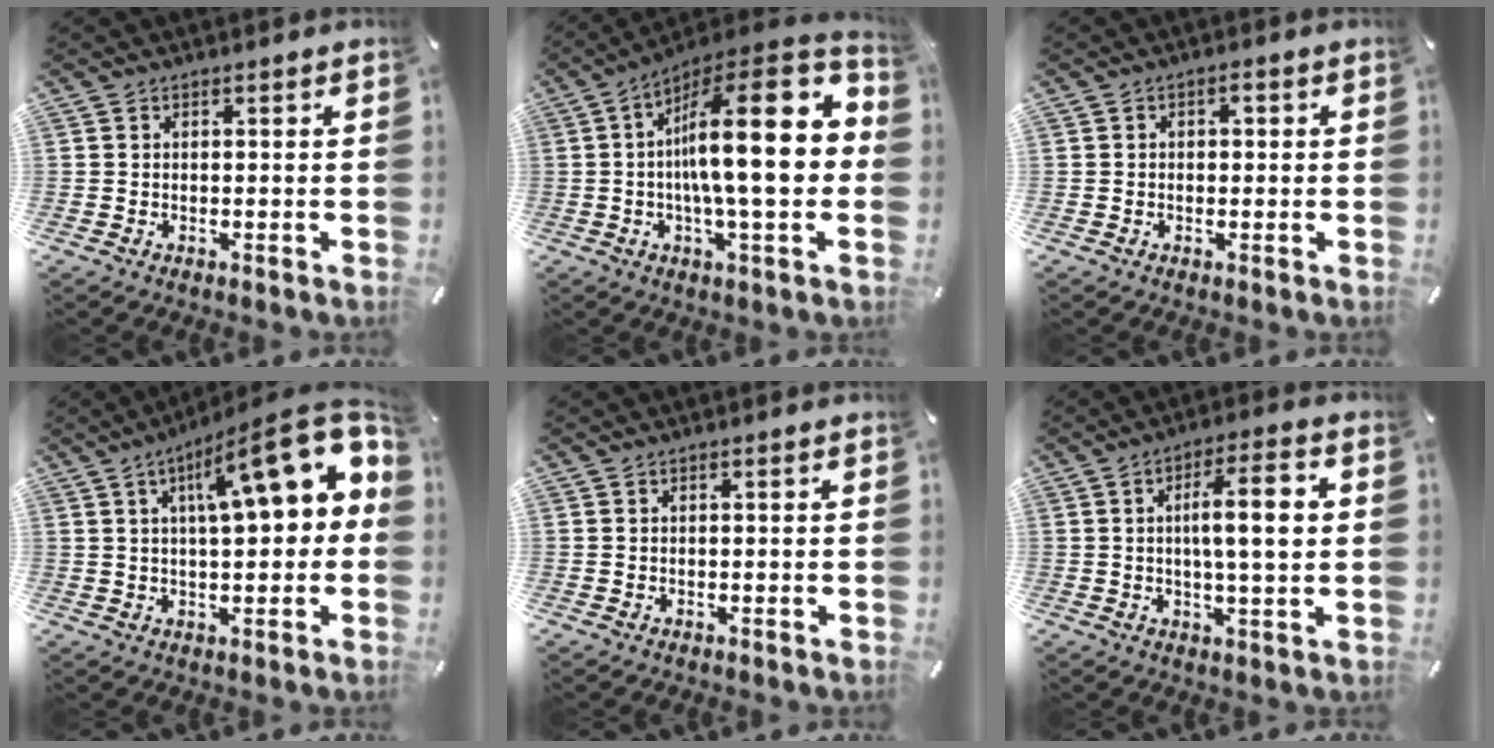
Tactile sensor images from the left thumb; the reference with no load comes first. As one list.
[{"total": 21.6, "force": [1.1, 6.2, 20.7], "torque": [-0.311, -0.025, 0.010]}, {"total": 1.6, "force": [0.1, 1.2, 1.1], "torque": [-0.016, 0.005, -0.003]}, {"total": 18.2, "force": [6.8, 5.6, 15.9], "torque": [-0.224, -0.040, 0.102]}, {"total": 0.0}, {"total": 11.6, "force": [1.7, 2.6, 11.2], "torque": [-0.180, 0.004, 0.019]}]